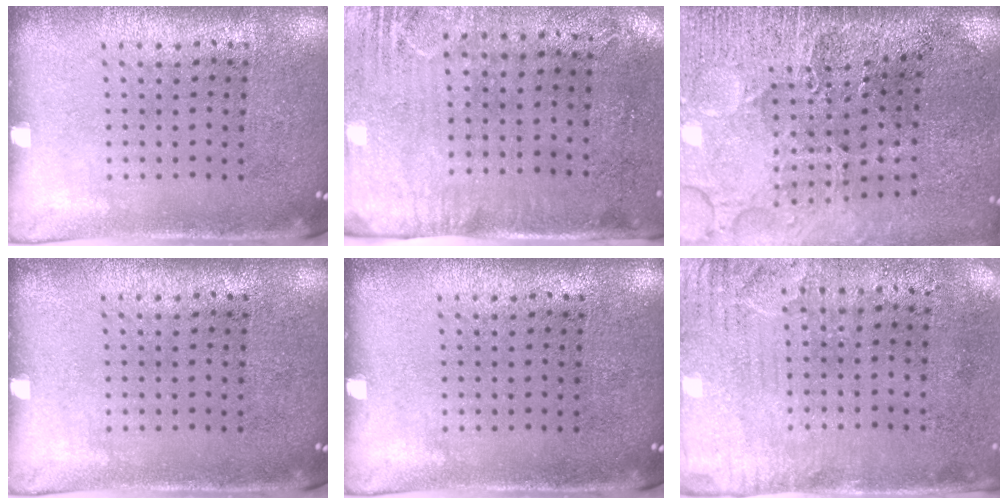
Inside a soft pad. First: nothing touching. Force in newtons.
{"total": 2.9, "press": 2.4, "slide": 1.7}
{"total": 3.7, "press": 3.4, "slide": 1.4}
{"total": 0.0}
{"total": 0.0}
{"total": 3.3, "press": 2.7, "slide": 2.0}